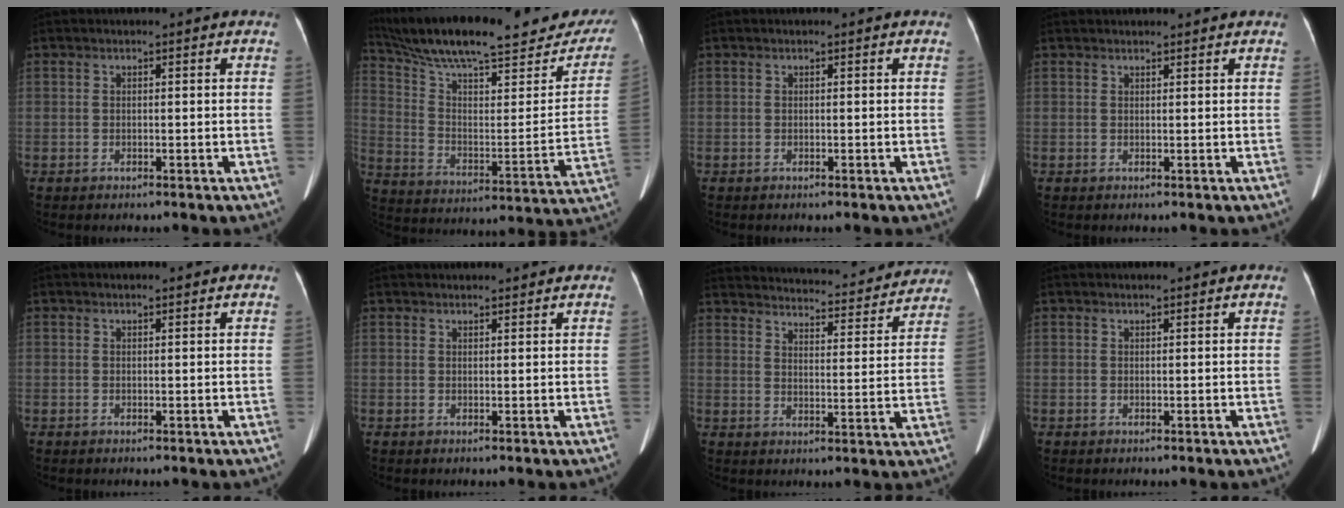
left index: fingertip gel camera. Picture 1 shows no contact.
{"total": 29.7, "force": [25.0, 6.2, 14.7], "torque": [-0.237, -0.048, 0.344]}
{"total": 0.0}
{"total": 4.0, "force": [3.7, 0.5, 1.2], "torque": [-0.011, 0.016, 0.044]}
{"total": 1.1, "force": [1.0, 0.1, 0.4], "torque": [-0.007, -0.001, 0.014]}
{"total": 5.6, "force": [5.4, 0.8, 1.5], "torque": [-0.012, 0.016, 0.061]}
{"total": 24.6, "force": [22.9, 4.9, 7.7], "torque": [-0.119, -0.029, 0.284]}
{"total": 1.9, "force": [1.8, 0.0, 0.8], "torque": [-0.011, 0.005, 0.020]}